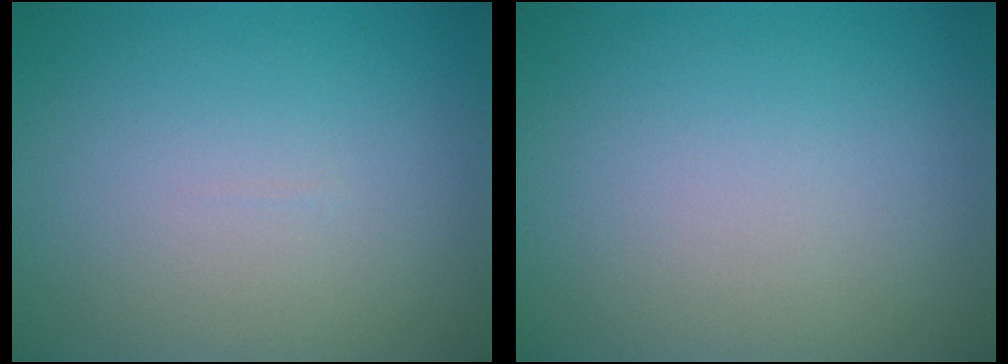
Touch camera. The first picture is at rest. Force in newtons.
{"total": 0.0}